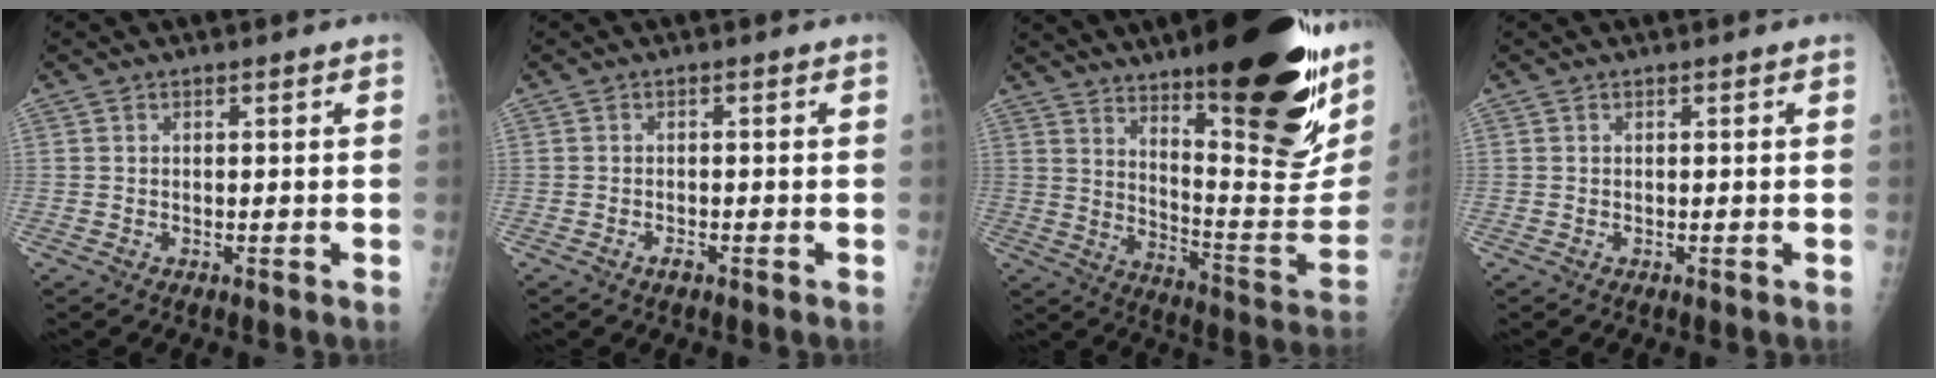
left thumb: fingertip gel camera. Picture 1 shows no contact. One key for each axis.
{"total": 1.2, "fx": -0.8, "fy": 0.5, "fz": 0.8, "tx": -0.014, "ty": 0.003, "tz": -0.014}
{"total": 31.0, "fx": 16.8, "fy": 8.0, "fz": 24.8, "tx": -0.288, "ty": -0.063, "tz": 0.261}
{"total": 0.0}